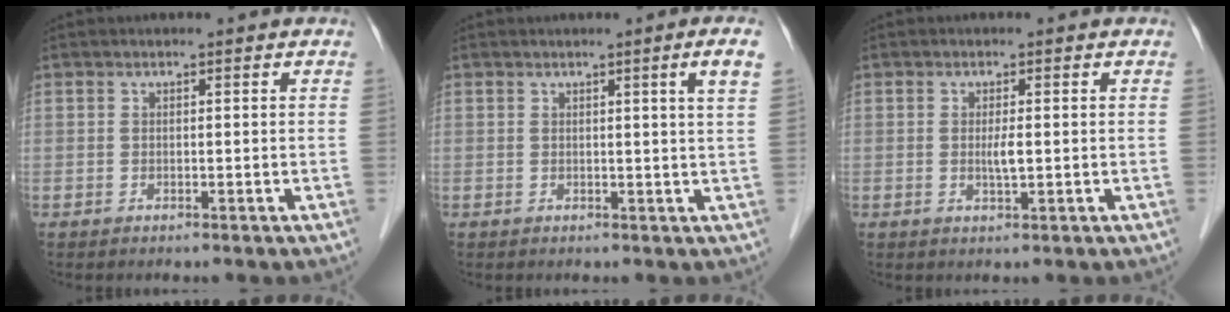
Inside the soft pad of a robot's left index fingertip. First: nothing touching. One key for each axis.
{"total": 2.8, "fx": 1.1, "fy": -0.9, "fz": 2.3, "tx": -0.031, "ty": -0.008, "tz": 0.018}
{"total": 1.9, "fx": 0.0, "fy": 0.3, "fz": 1.9, "tx": -0.038, "ty": -0.003, "tz": 0.000}